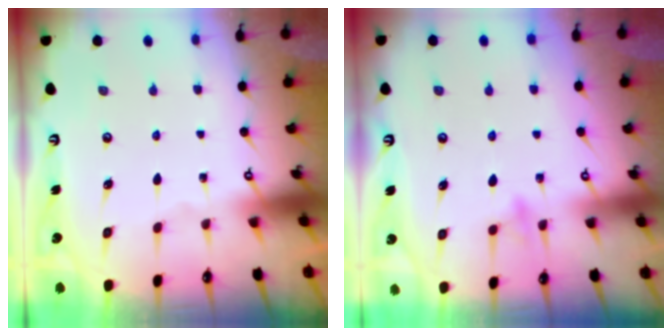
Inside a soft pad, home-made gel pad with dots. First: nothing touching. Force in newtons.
{"total": 7.4, "press": 7.4, "slide": 0.7}